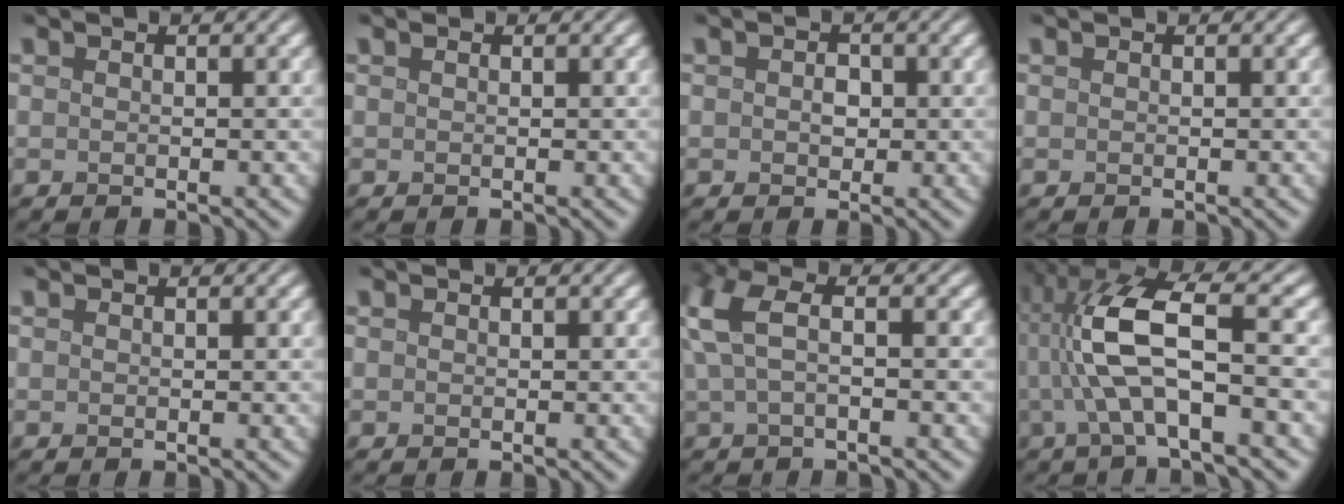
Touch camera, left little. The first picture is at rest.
{"total": 0.0}
{"total": 1.4, "force": [0.1, 1.1, 0.9], "torque": [-0.015, 0.000, -0.002]}
{"total": 0.0}
{"total": 0.0}
{"total": 0.0}
{"total": 4.3, "force": [0.7, 1.6, 3.9], "torque": [-0.094, 0.012, 0.007]}
{"total": 8.7, "force": [-0.2, 2.2, 8.4], "torque": [-0.173, 0.020, -0.008]}